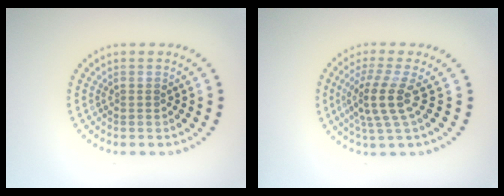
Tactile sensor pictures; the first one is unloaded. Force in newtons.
{"total": 3.8, "press": 2.8, "slide": 2.6}